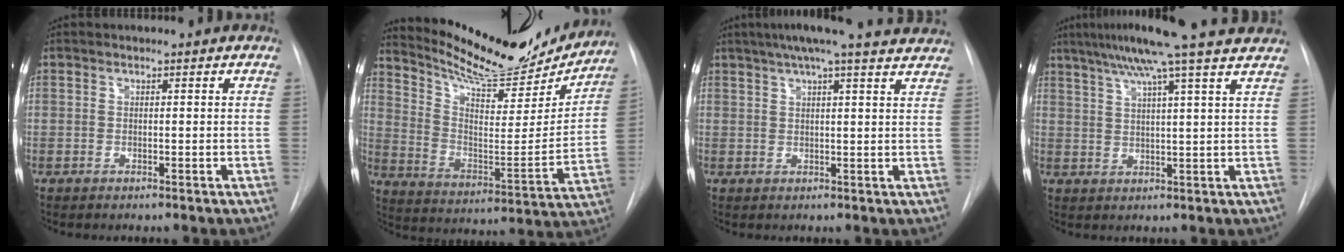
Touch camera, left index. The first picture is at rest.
{"total": 21.9, "force": [20.2, 4.6, 7.0], "torque": [-0.120, -0.040, 0.298]}
{"total": 16.3, "force": [14.6, 0.8, 7.2], "torque": [-0.106, 0.016, 0.177]}
{"total": 17.6, "force": [14.5, -1.2, 9.9], "torque": [-0.163, 0.015, 0.191]}